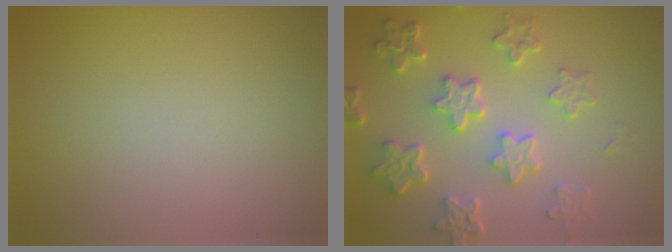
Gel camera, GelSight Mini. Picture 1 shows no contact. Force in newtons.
{"total": 6.0, "press": 4.5, "slide": 4.0}